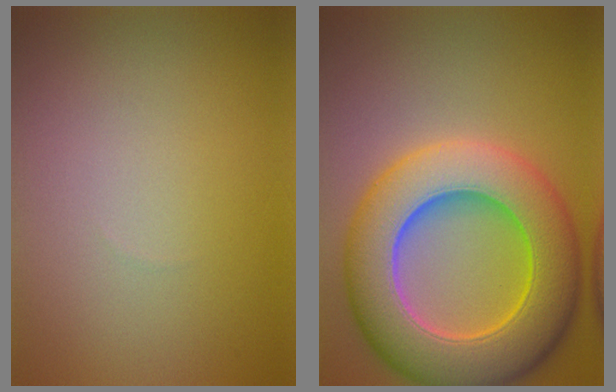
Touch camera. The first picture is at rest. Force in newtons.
{"total": 12.0, "press": 12.0, "slide": 0.4}